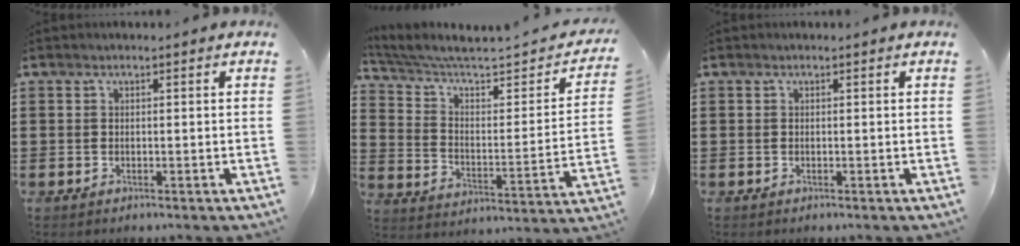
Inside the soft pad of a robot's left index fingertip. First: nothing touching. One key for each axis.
{"total": 4.6, "fx": 3.3, "fy": 1.3, "fz": 2.9, "tx": -0.077, "ty": -0.029, "tz": 0.047}
{"total": 0.0}